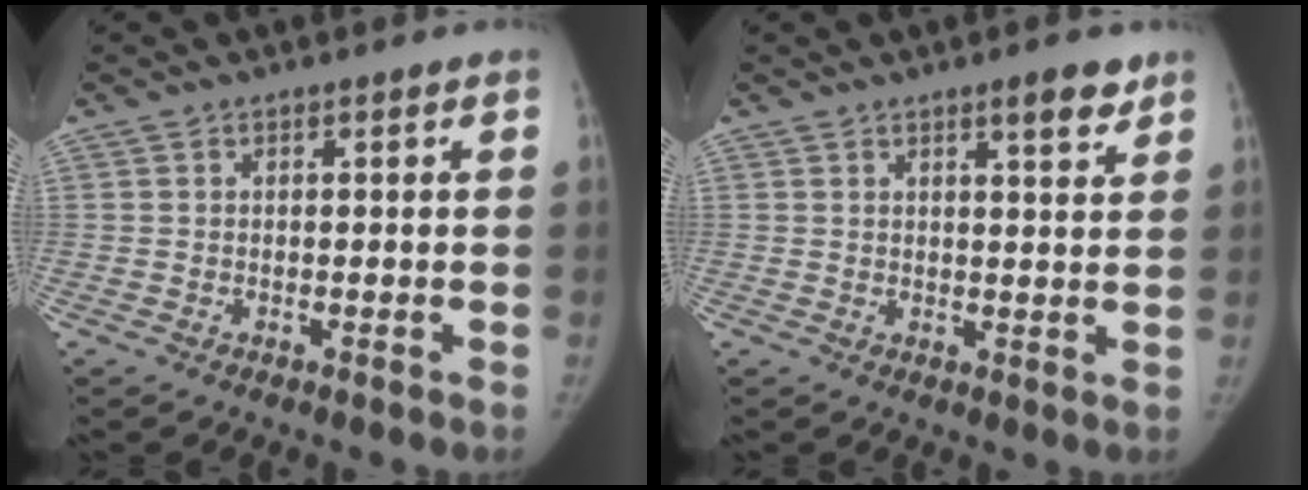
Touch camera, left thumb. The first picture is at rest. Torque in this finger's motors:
{"motor_torque": [0.07, -0.38, 0.28, -0.40, 0.01]}